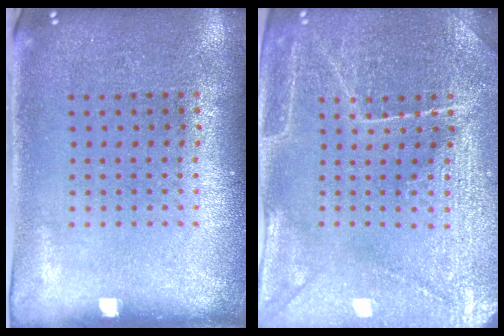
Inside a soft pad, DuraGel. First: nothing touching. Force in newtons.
{"total": 3.8, "press": 3.7, "slide": 0.9}